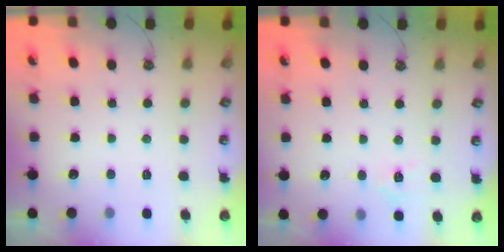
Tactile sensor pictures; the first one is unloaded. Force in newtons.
{"total": 8.7, "press": 8.6, "slide": 0.8}